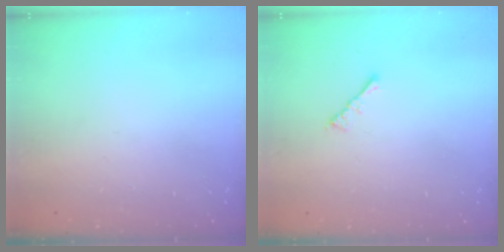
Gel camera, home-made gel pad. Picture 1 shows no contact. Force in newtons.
{"total": 2.2, "press": 2.1, "slide": 0.5}